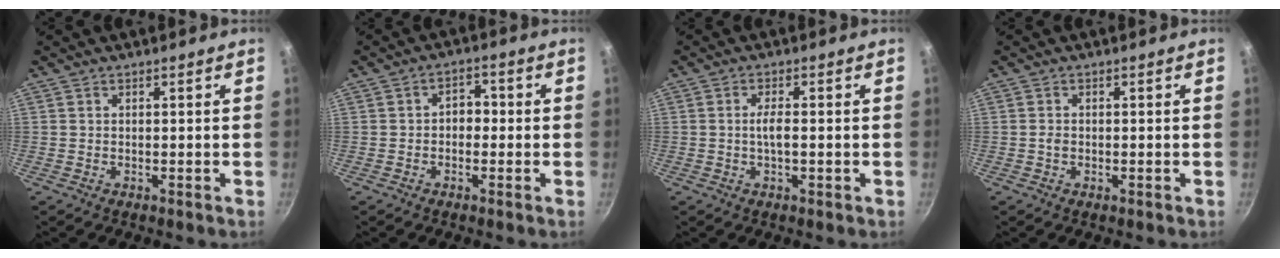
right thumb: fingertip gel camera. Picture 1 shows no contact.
{"total": 3.5, "force": [-0.5, 2.6, 2.3], "torque": [-0.010, 0.014, -0.013]}
{"total": 2.9, "force": [-0.3, 0.9, 2.8], "torque": [-0.056, 0.002, -0.008]}
{"total": 1.1, "force": [-0.3, 0.8, 0.8], "torque": [-0.015, 0.002, -0.006]}